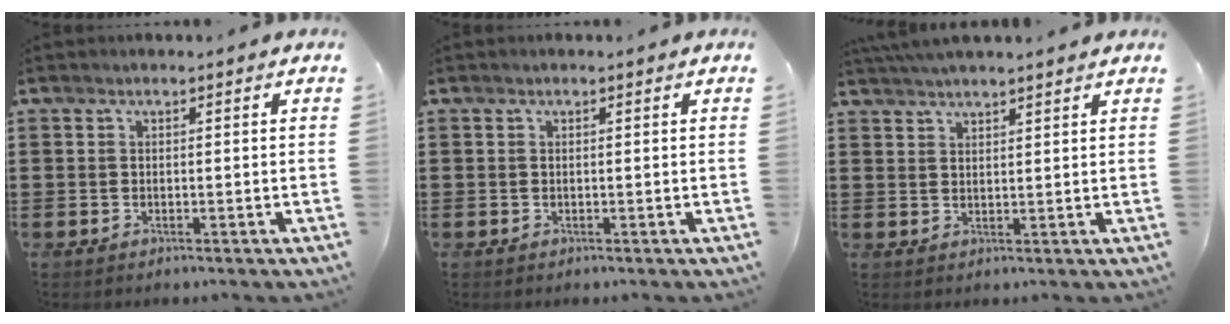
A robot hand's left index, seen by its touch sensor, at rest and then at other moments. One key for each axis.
{"total": 0.0}
{"total": 3.0, "fx": 2.9, "fy": 0.1, "fz": 0.9, "tx": -0.023, "ty": 0.000, "tz": 0.055}